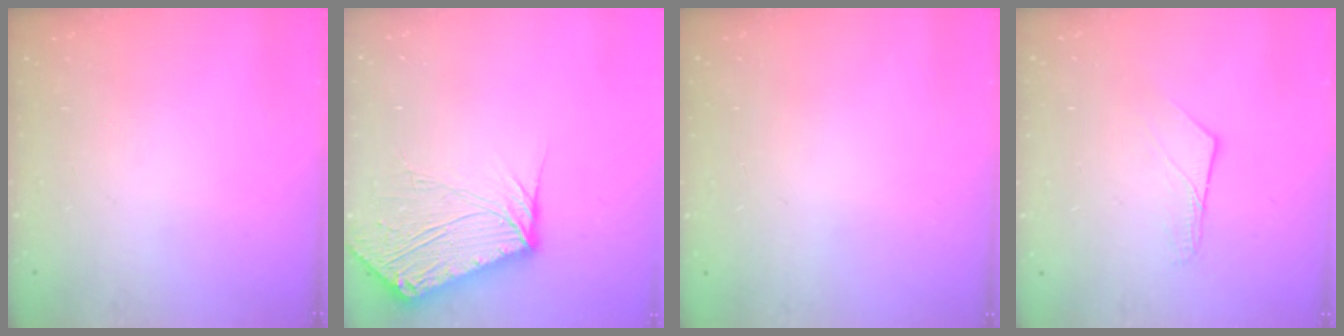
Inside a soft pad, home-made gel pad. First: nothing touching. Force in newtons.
{"total": 11.2, "press": 11.1, "slide": 1.4}
{"total": 0.7, "press": 0.3, "slide": 0.7}
{"total": 6.6, "press": 6.5, "slide": 0.5}